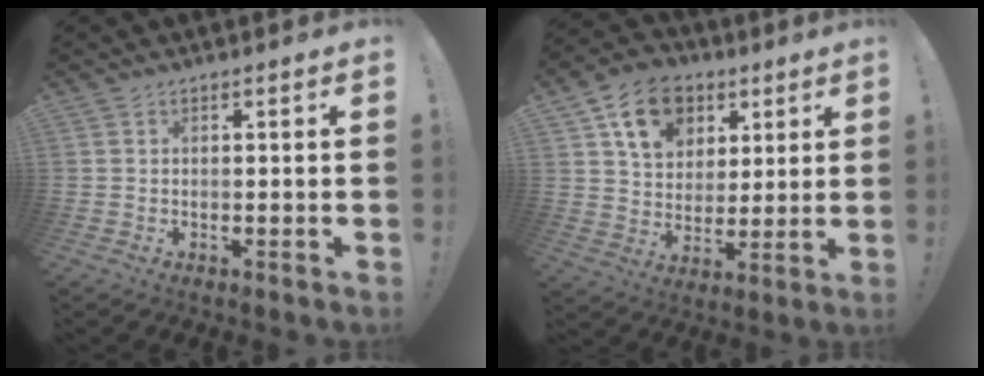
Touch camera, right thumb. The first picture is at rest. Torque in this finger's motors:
{"motor_torque": [-0.16, 0.96, 0.08, 0.08, 0.03]}